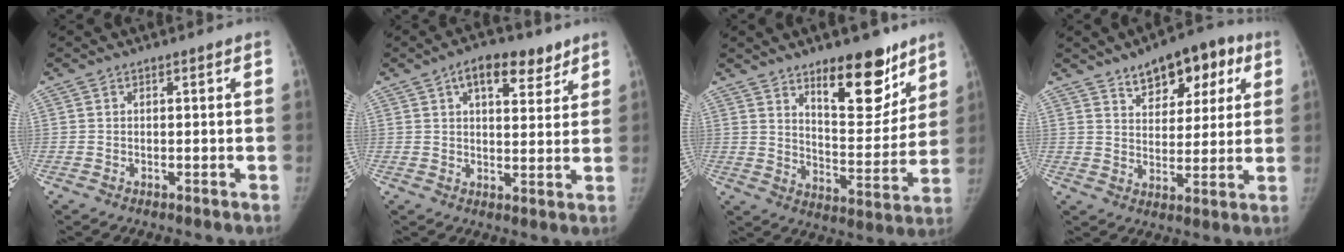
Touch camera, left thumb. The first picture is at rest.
{"total": 9.8, "force": [5.5, 4.8, 6.4], "torque": [-0.067, -0.017, 0.081]}
{"total": 15.9, "force": [10.4, 6.5, 10.1], "torque": [-0.090, -0.079, 0.165]}
{"total": 13.0, "force": [7.2, 7.0, 8.3], "torque": [-0.070, -0.018, 0.104]}